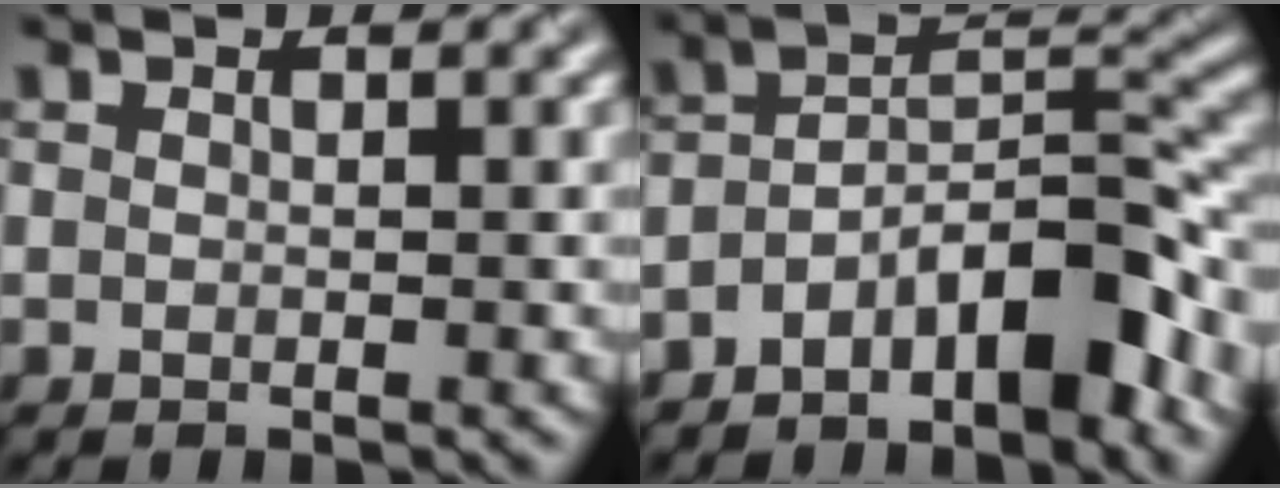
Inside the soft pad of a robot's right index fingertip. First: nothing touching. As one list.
[{"total": 7.1, "force": [-4.5, 2.7, 4.9], "torque": [-0.066, 0.015, -0.086]}]